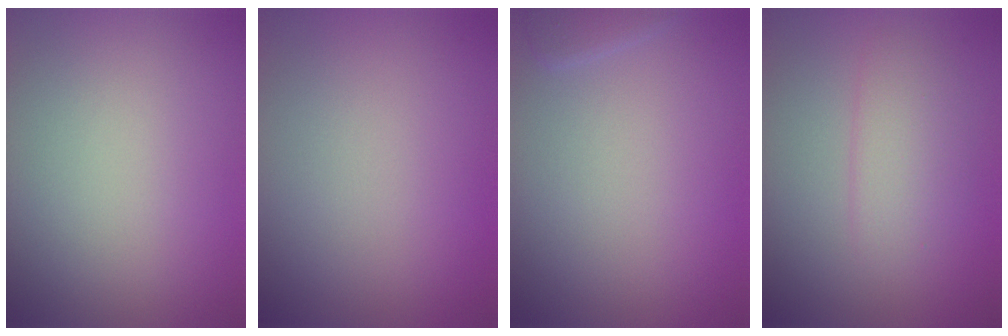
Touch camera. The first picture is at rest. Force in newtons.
{"total": 0.0}
{"total": 1.1, "press": 1.1, "slide": 0.1}
{"total": 2.4, "press": 2.4, "slide": 0.0}